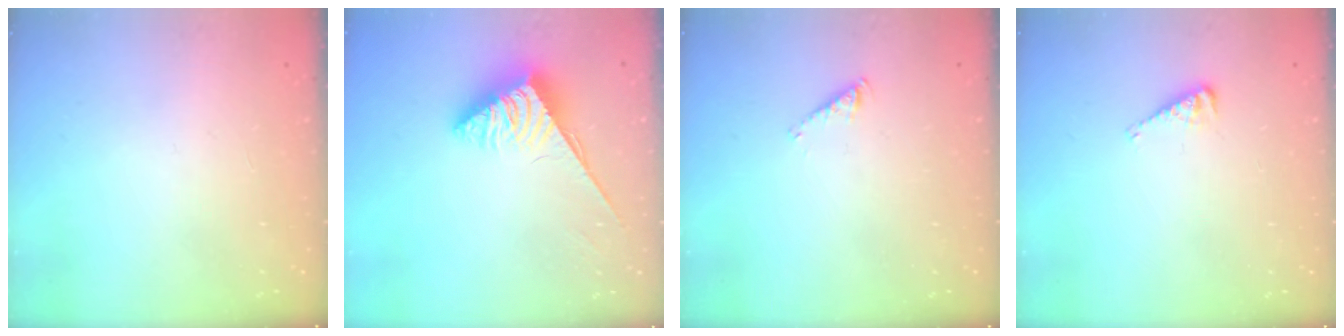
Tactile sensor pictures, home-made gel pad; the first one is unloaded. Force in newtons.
{"total": 3.8, "press": 3.7, "slide": 0.6}
{"total": 3.3, "press": 3.3, "slide": 0.5}
{"total": 4.1, "press": 4.1, "slide": 0.5}